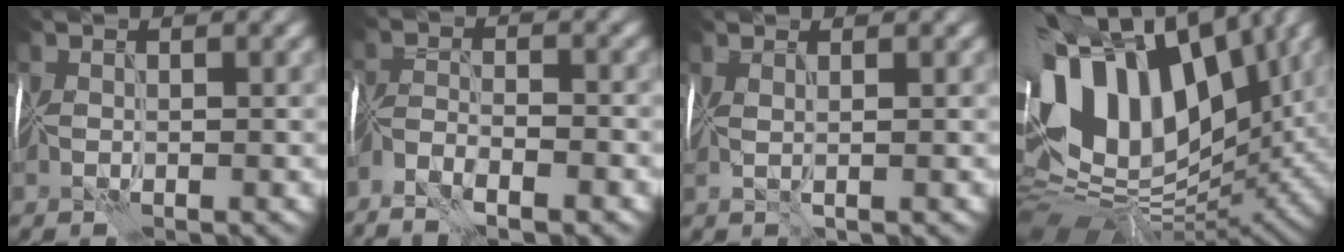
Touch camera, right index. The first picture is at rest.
{"total": 5.3, "force": [-3.8, 1.7, 3.3], "torque": [-0.059, -0.003, -0.076]}
{"total": 1.2, "force": [0.7, -0.1, 1.0], "torque": [-0.017, 0.004, 0.008]}
{"total": 16.2, "force": [4.1, 9.9, 12.2], "torque": [-0.228, 0.016, 0.070]}